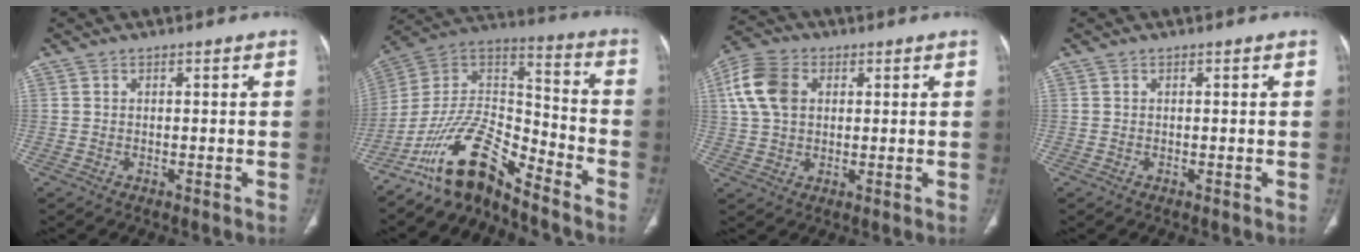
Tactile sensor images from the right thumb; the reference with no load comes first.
{"total": 14.8, "force": [-11.6, 4.6, 7.9], "torque": [-0.128, 0.105, -0.222]}
{"total": 9.7, "force": [2.4, 6.9, 6.4], "torque": [-0.129, 0.012, 0.042]}
{"total": 0.0}